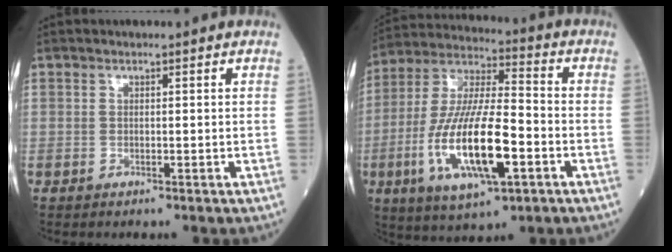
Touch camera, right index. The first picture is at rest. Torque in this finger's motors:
{"motor_torque": [2.14, 0.00, 1.05, 0.21]}